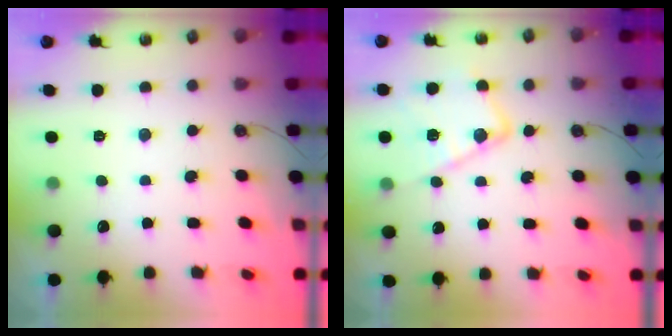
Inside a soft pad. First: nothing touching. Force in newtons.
{"total": 15.7, "press": 15.6, "slide": 1.1}